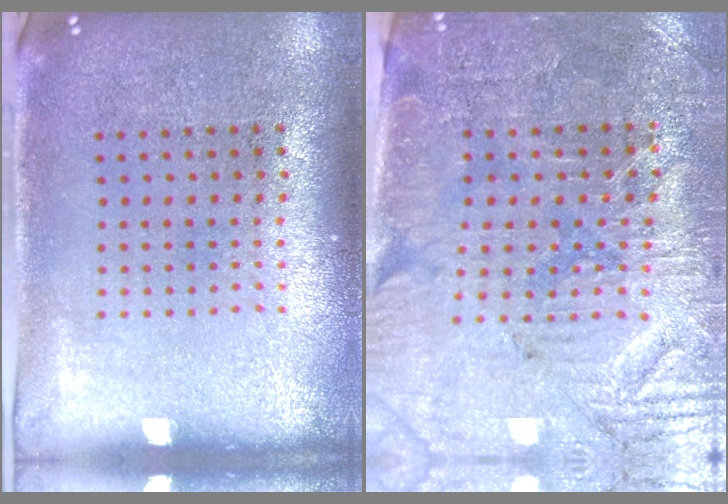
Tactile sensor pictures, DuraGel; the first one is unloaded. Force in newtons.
{"total": 3.7, "press": 3.4, "slide": 1.5}